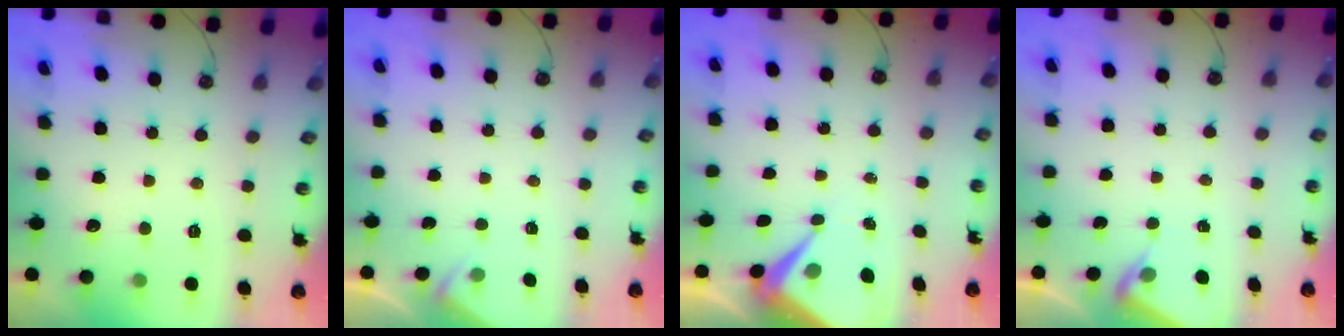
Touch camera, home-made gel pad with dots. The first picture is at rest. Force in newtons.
{"total": 2.2, "press": 2.2, "slide": 0.4}
{"total": 6.9, "press": 6.9, "slide": 0.4}
{"total": 3.3, "press": 3.3, "slide": 0.5}